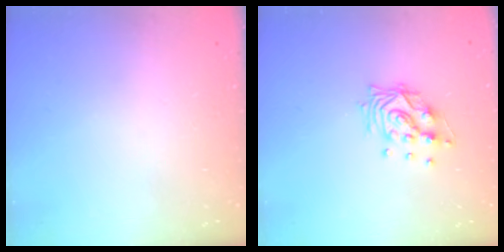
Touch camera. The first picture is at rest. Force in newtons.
{"total": 11.5, "press": 11.4, "slide": 1.5}